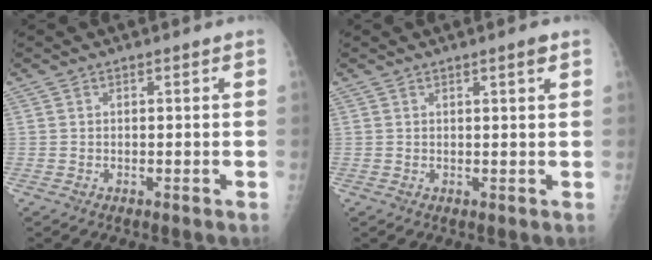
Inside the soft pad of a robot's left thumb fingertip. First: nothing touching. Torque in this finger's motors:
{"motor_torque": [-0.03, -0.21, -0.26, -0.21, 0.08]}